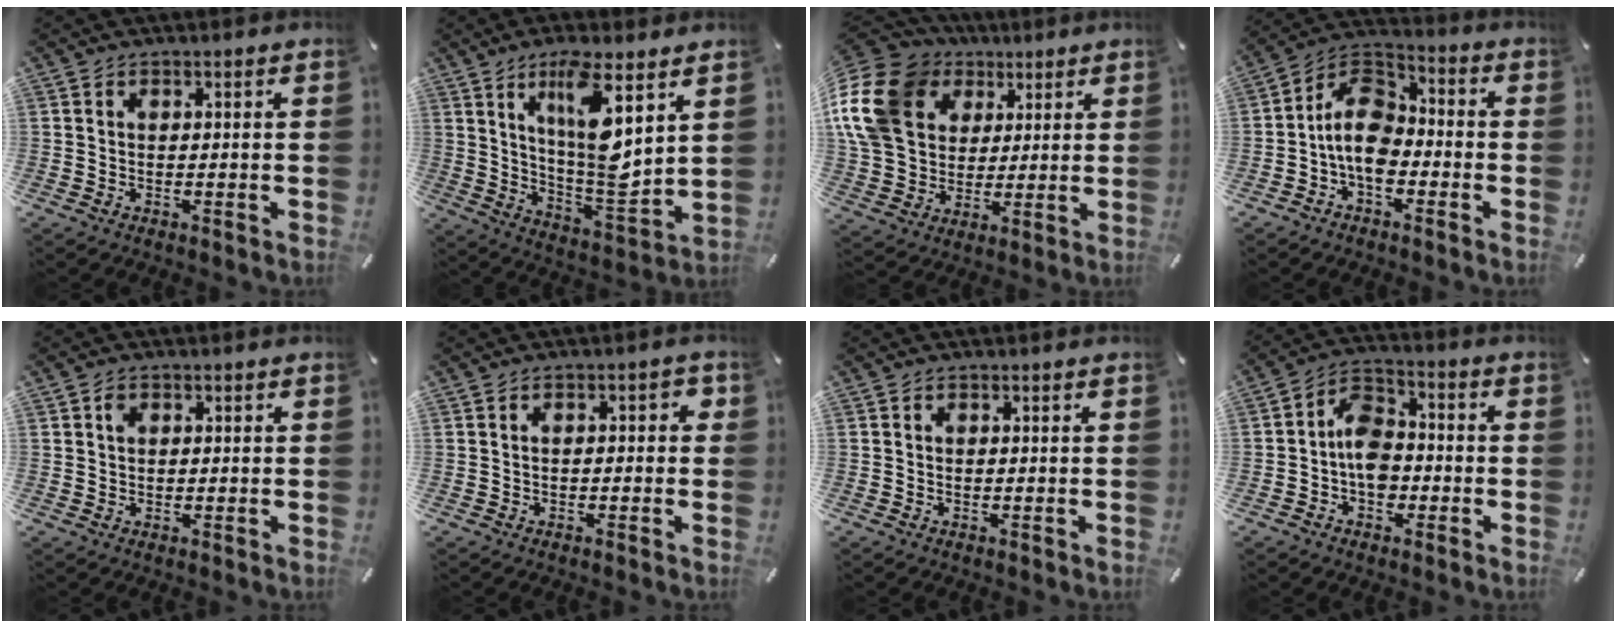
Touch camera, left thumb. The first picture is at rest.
{"total": 14.8, "force": [6.8, 4.1, 12.5], "torque": [-0.235, -0.047, 0.106]}
{"total": 18.5, "force": [5.4, 15.1, 9.1], "torque": [-0.225, -0.007, 0.099]}
{"total": 11.0, "force": [-3.6, 7.3, 7.4], "torque": [-0.163, 0.015, -0.071]}
{"total": 1.6, "force": [0.3, 1.4, 0.7], "torque": [-0.008, 0.005, 0.001]}
{"total": 2.5, "force": [-0.7, 1.3, 2.0], "torque": [-0.035, 0.010, -0.016]}
{"total": 0.0}
{"total": 9.0, "force": [-2.0, 6.8, 5.5], "torque": [-0.100, 0.024, -0.032]}